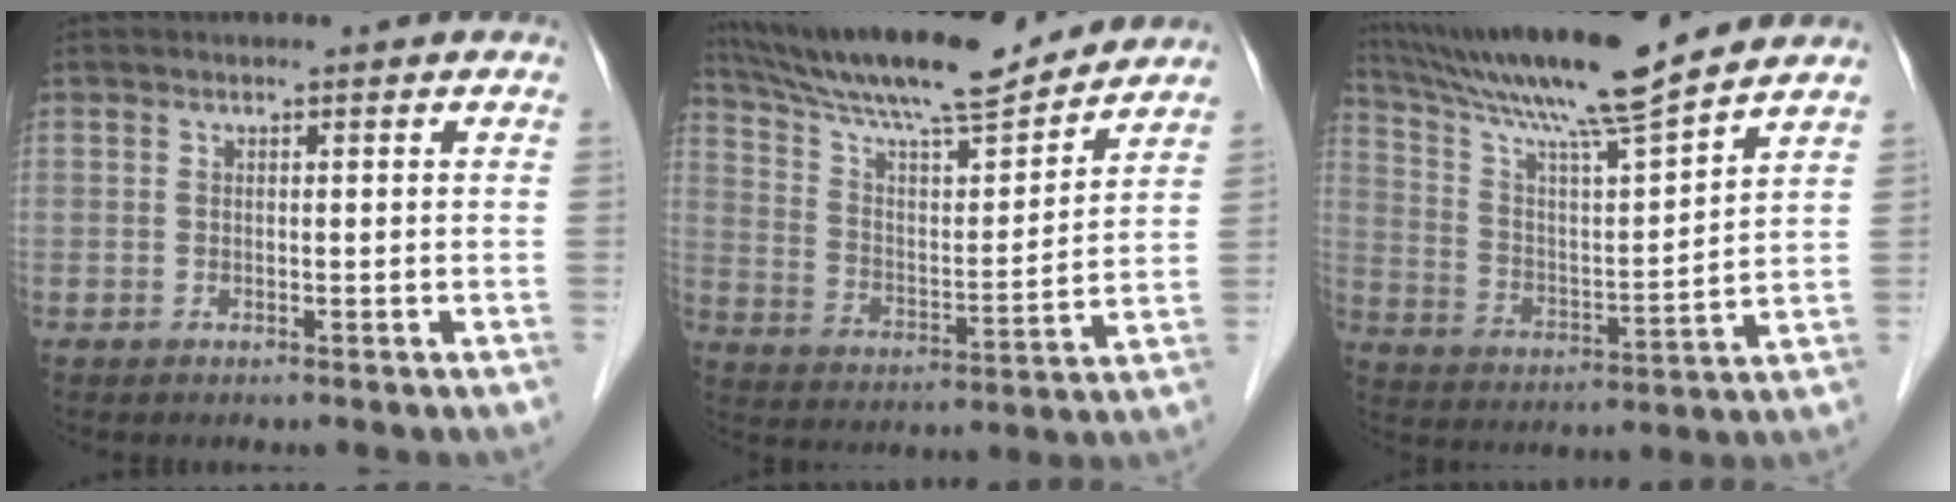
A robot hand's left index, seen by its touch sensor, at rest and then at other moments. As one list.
[{"total": 19.1, "force": [17.0, 2.1, 8.3], "torque": [-0.153, 0.011, 0.277]}, {"total": 17.2, "force": [14.9, -0.7, 8.6], "torque": [-0.159, 0.006, 0.253]}]